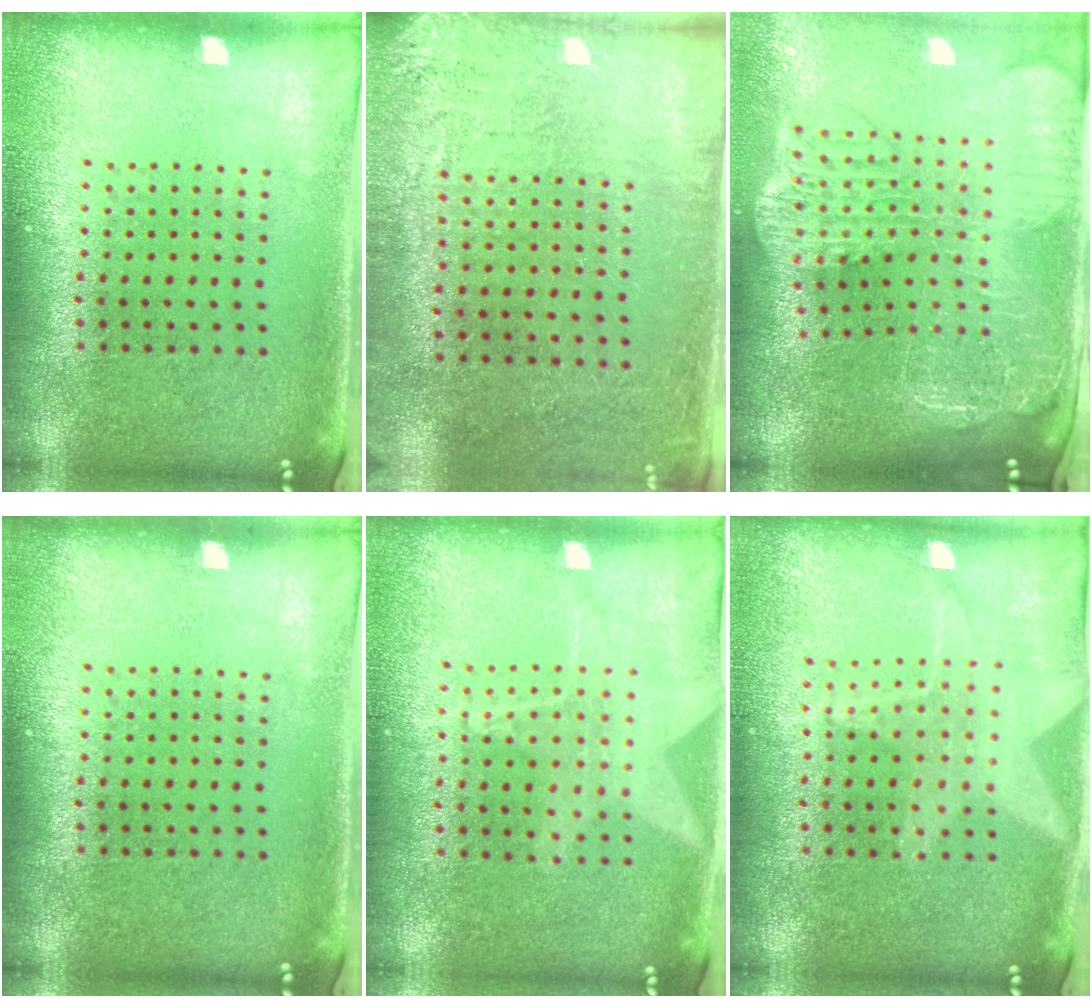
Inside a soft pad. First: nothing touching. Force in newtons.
{"total": 2.8, "press": 2.5, "slide": 1.1}
{"total": 3.8, "press": 3.0, "slide": 2.3}
{"total": 0.0}
{"total": 1.0, "press": 0.9, "slide": 0.4}
{"total": 1.1, "press": 1.1, "slide": 0.1}